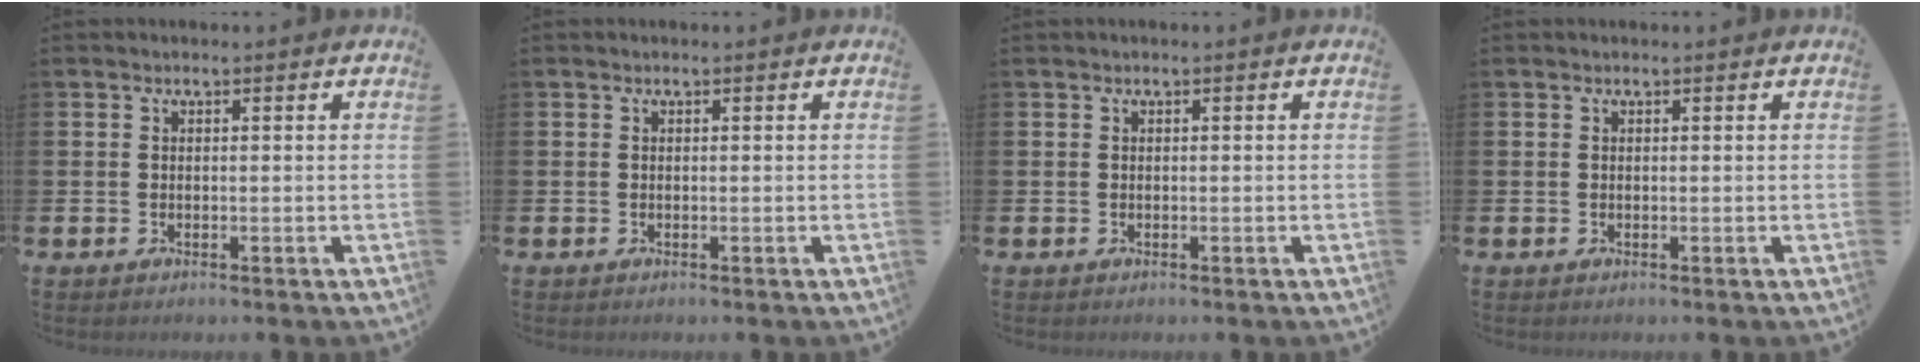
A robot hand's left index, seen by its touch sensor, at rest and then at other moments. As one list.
[{"total": 0.0}, {"total": 0.0}, {"total": 0.0}]